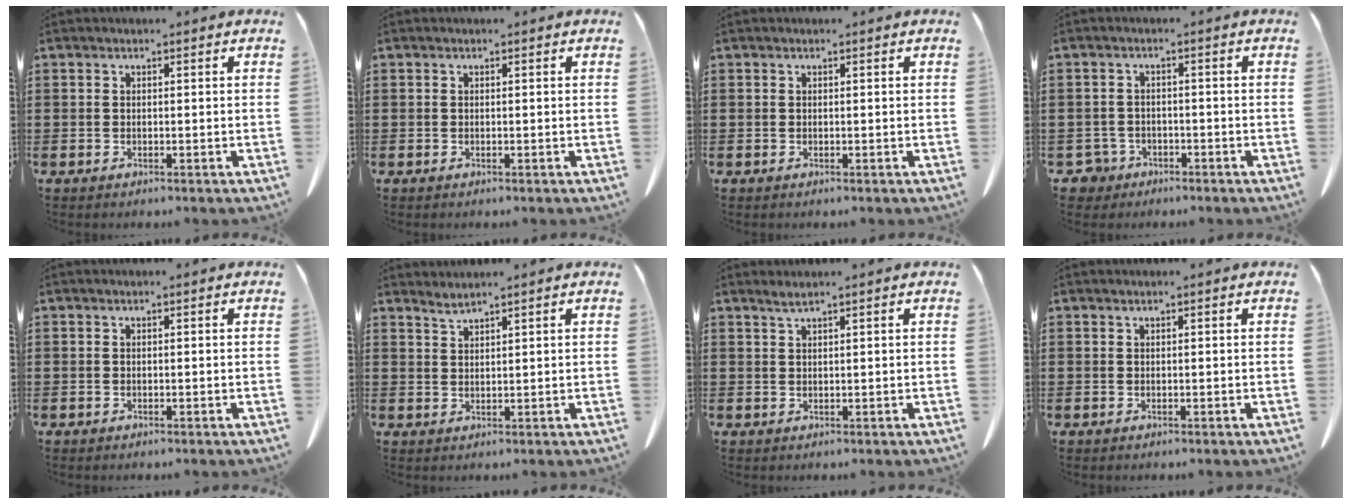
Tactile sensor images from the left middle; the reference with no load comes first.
{"total": 0.0}
{"total": 0.0}
{"total": 2.7, "force": [-2.2, 1.6, 0.4], "torque": [-0.028, -0.003, -0.052]}
{"total": 0.0}
{"total": 1.5, "force": [1.4, -0.3, 0.2], "torque": [-0.009, -0.001, 0.028]}
{"total": 1.2, "force": [1.0, -0.1, 0.7], "torque": [-0.014, -0.001, 0.019]}
{"total": 0.0}